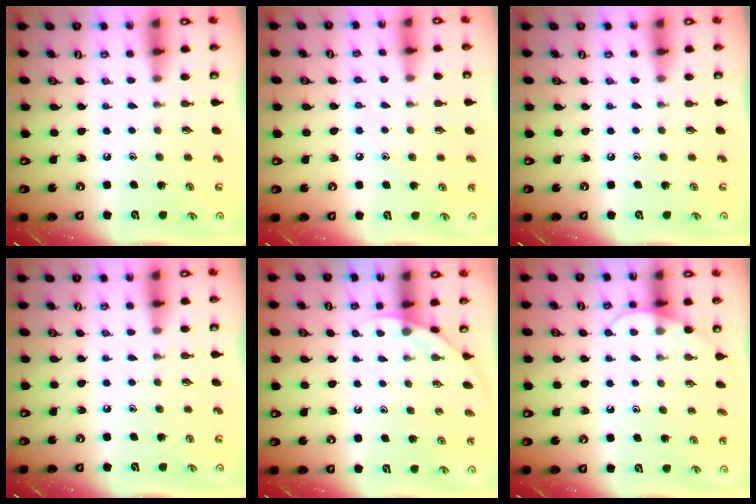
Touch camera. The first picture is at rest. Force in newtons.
{"total": 3.9, "press": 3.9, "slide": 0.4}
{"total": 0.0}
{"total": 0.0}
{"total": 2.6, "press": 2.6, "slide": 0.1}
{"total": 4.8, "press": 4.8, "slide": 0.4}